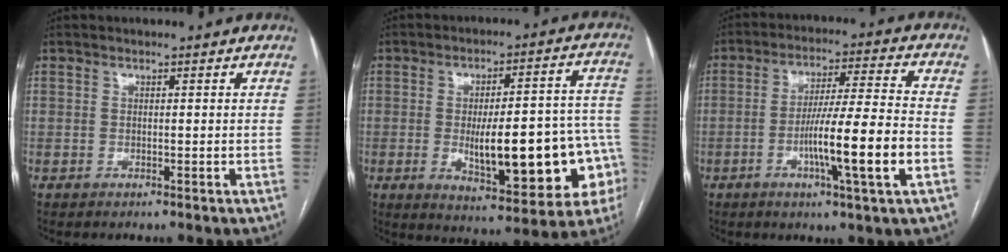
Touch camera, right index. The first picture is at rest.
{"total": 20.5, "force": [-4.2, 5.5, 19.3], "torque": [-0.200, 0.030, -0.036]}
{"total": 13.0, "force": [-3.9, -0.5, 12.4], "torque": [-0.212, -0.004, -0.069]}